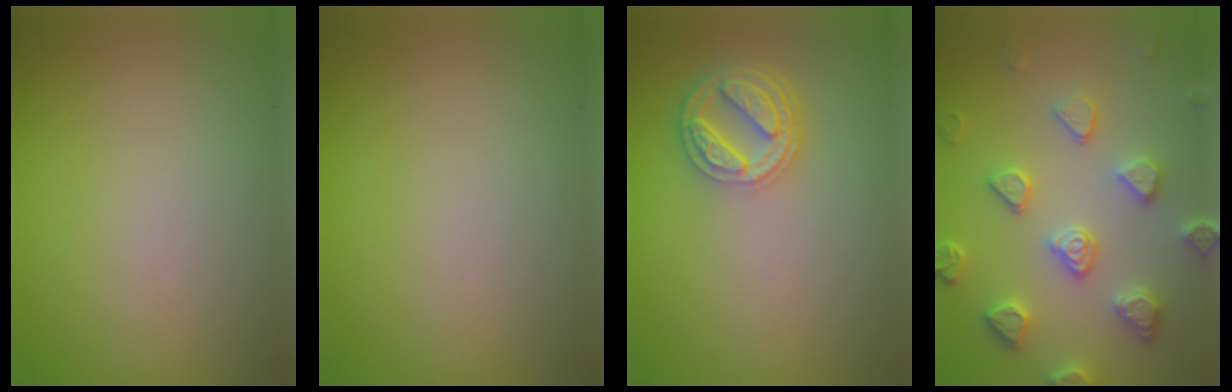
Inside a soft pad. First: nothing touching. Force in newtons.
{"total": 0.0}
{"total": 4.1, "press": 3.3, "slide": 2.6}
{"total": 4.5, "press": 4.4, "slide": 1.0}